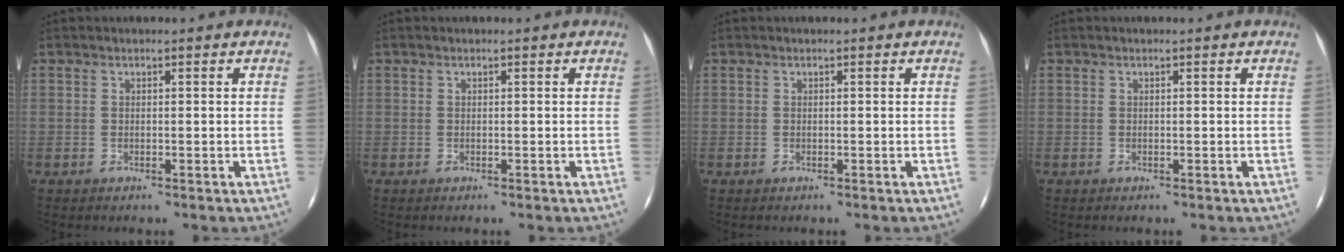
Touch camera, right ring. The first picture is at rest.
{"total": 0.0}
{"total": 0.0}
{"total": 0.0}